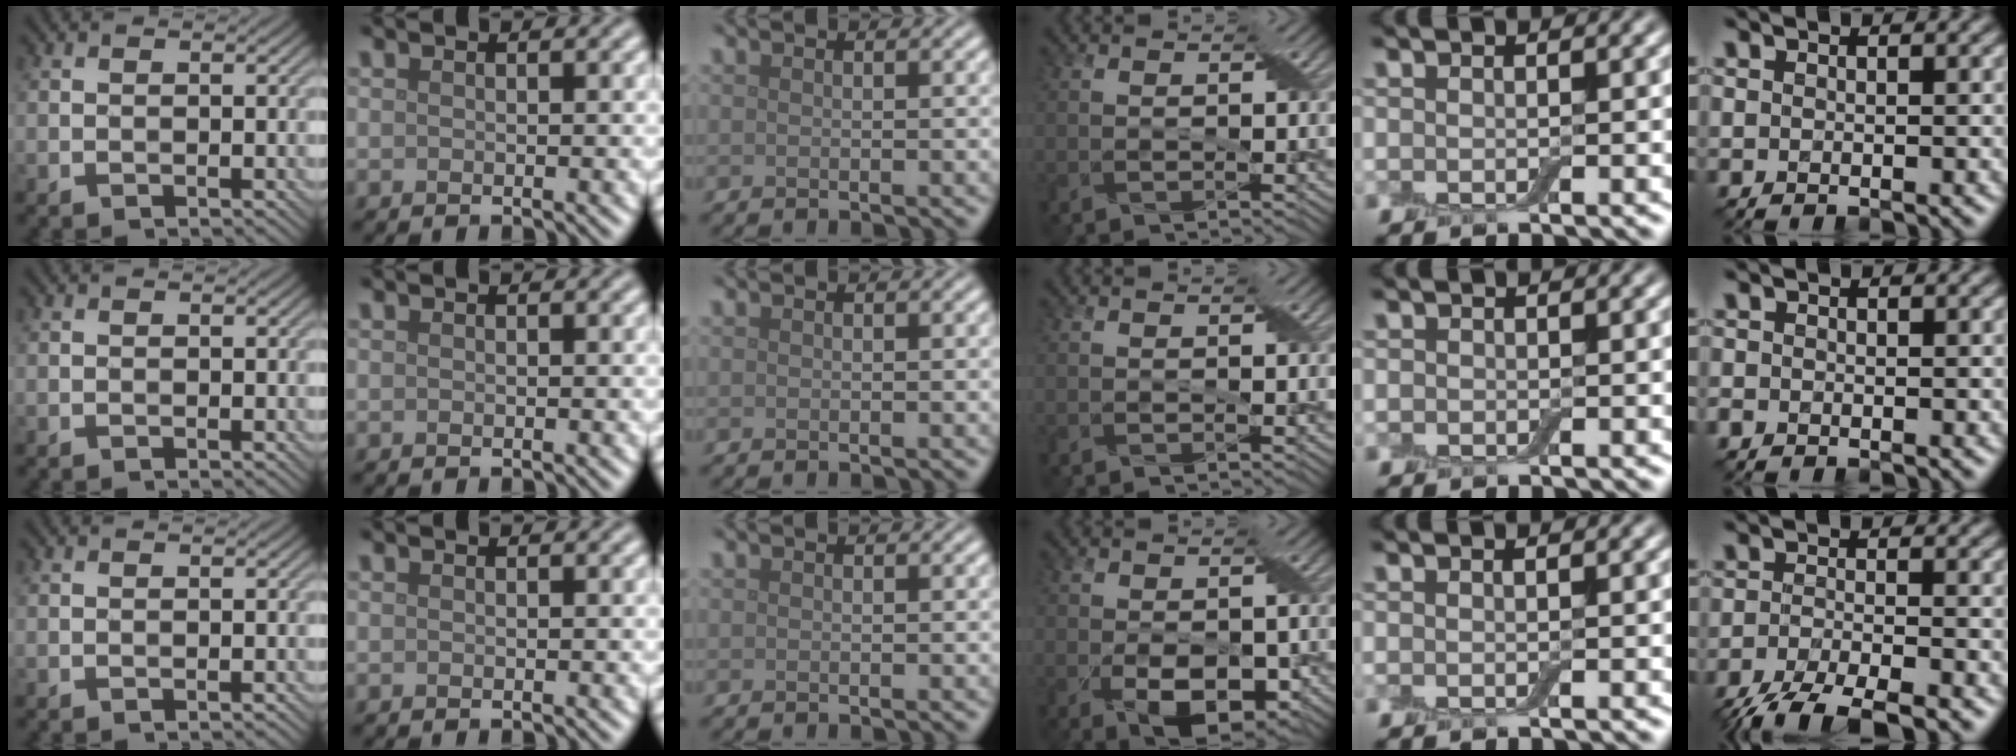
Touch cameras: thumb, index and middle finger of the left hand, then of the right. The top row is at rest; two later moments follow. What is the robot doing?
{"motion": "peel", "object": "adhesive wrap"}